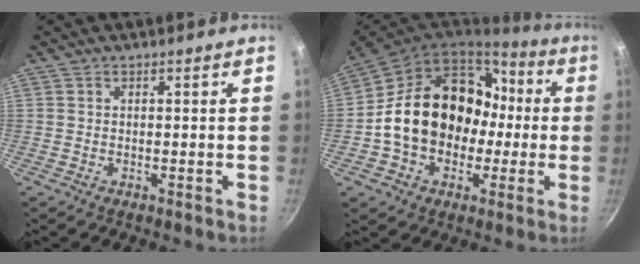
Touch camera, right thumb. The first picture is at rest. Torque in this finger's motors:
{"motor_torque": [1.77, 3.24, 1.95, -0.82, 0.27]}